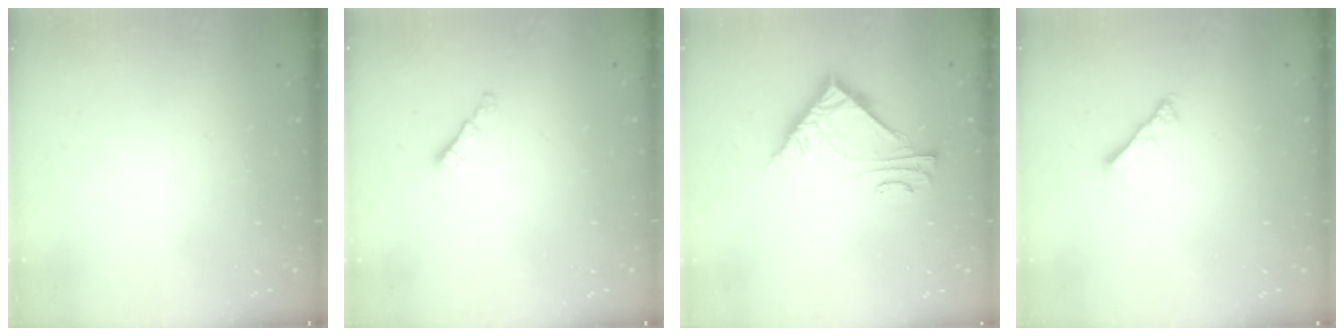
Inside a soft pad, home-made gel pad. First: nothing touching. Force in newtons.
{"total": 1.2, "press": 1.1, "slide": 0.5}
{"total": 7.4, "press": 7.4, "slide": 0.4}
{"total": 2.8, "press": 2.8, "slide": 0.6}